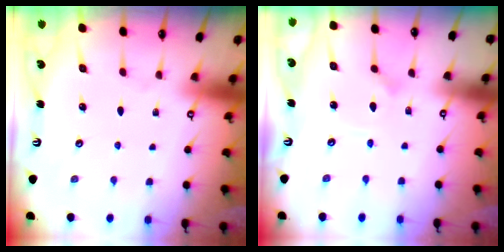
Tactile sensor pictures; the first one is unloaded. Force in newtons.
{"total": 2.6, "press": 2.6, "slide": 0.1}